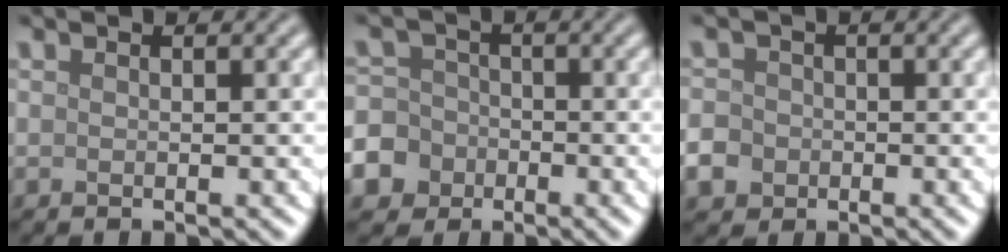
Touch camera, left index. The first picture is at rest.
{"total": 8.9, "force": [-4.4, 7.5, 1.9], "torque": [-0.058, -0.021, -0.104]}
{"total": 4.0, "force": [-1.7, 3.4, 1.2], "torque": [-0.019, -0.007, -0.041]}